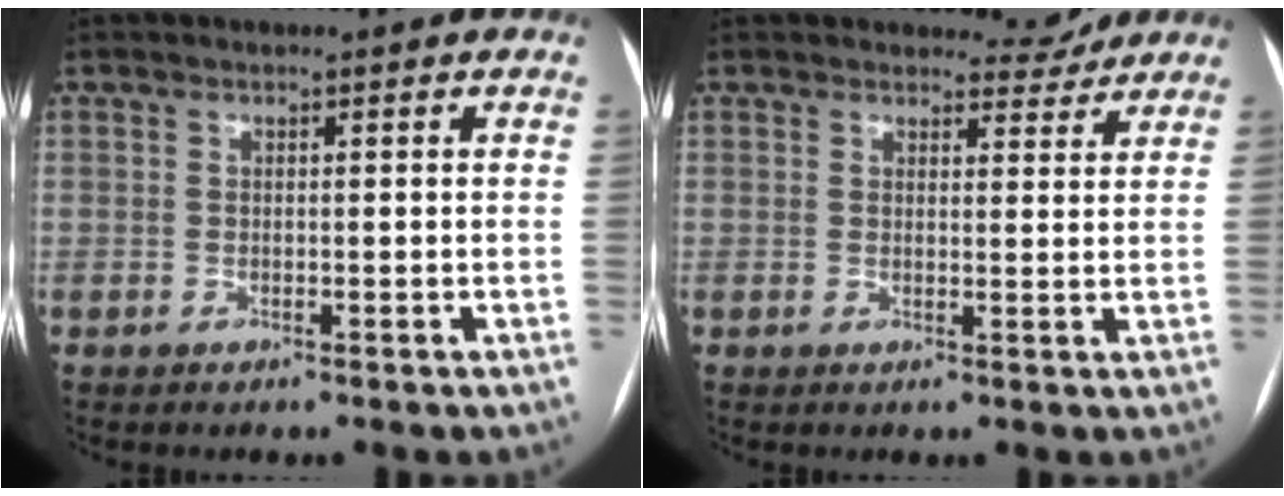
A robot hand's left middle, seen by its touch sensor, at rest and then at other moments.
{"total": 3.2, "force": [3.1, 0.8, -0.3], "torque": [0.002, -0.013, 0.035]}